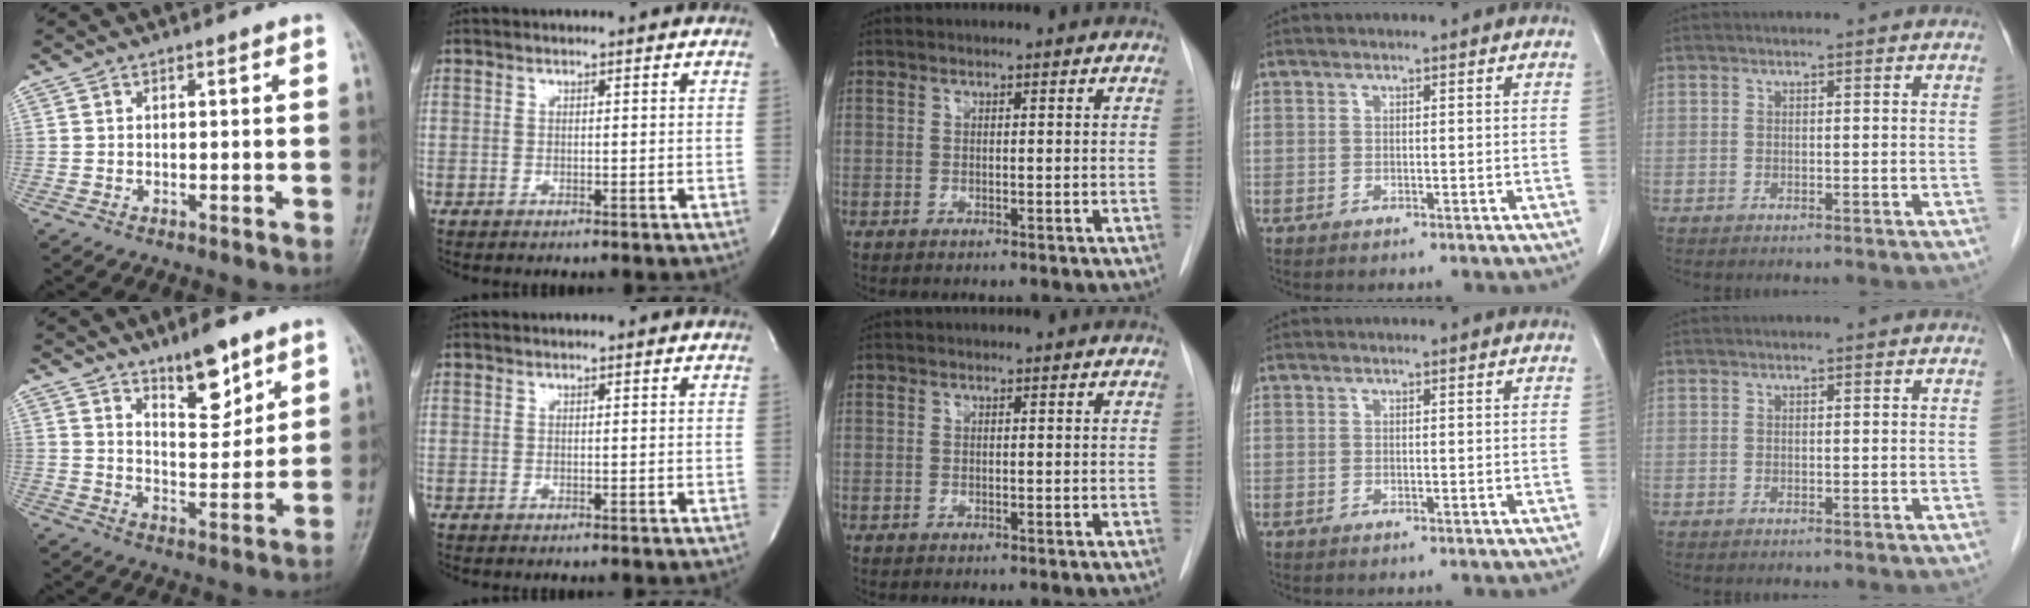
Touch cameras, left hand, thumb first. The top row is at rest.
{"thumb": {"total": 9.6, "force": [6.4, 3.7, 6.1], "torque": [-0.069, -0.048, 0.105]}}